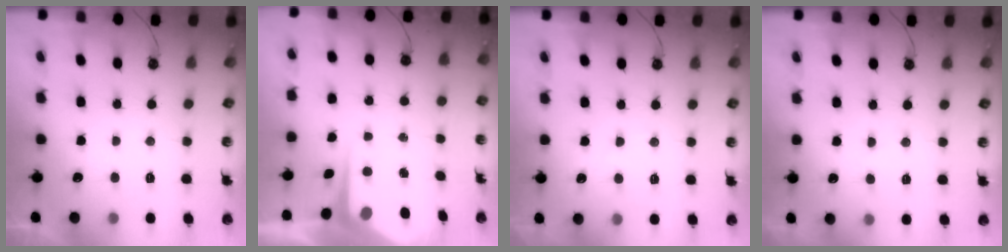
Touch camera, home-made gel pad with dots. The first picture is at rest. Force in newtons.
{"total": 6.6, "press": 6.6, "slide": 0.5}
{"total": 4.5, "press": 4.5, "slide": 0.5}
{"total": 5.9, "press": 5.9, "slide": 0.6}